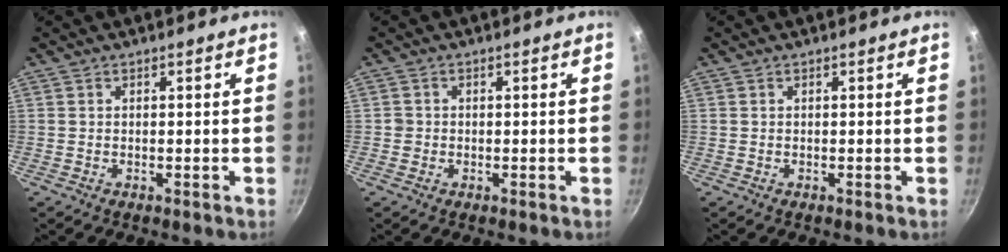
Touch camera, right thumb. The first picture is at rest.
{"total": 1.2, "force": [-0.3, 1.2, 0.2], "torque": [-0.001, 0.003, -0.005]}
{"total": 0.0}